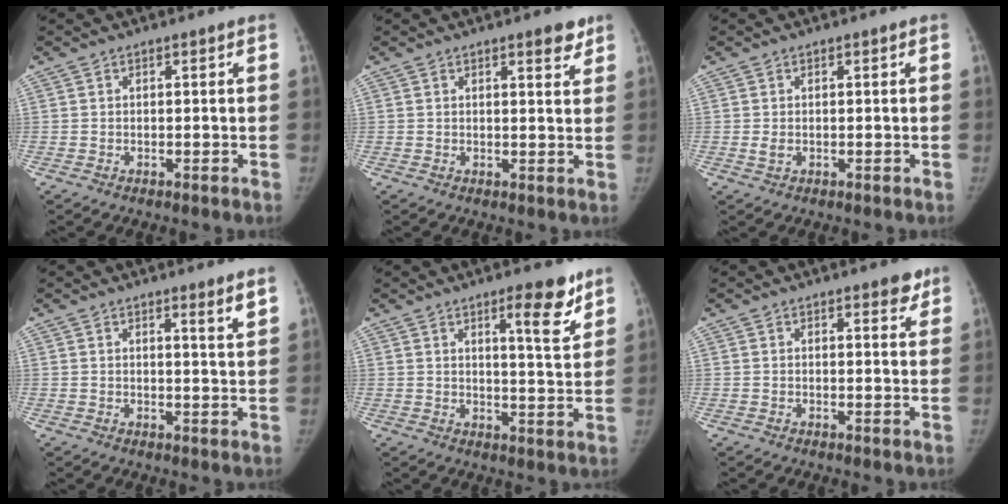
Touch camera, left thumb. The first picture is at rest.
{"total": 3.4, "force": [2.4, 1.0, 2.1], "torque": [-0.017, -0.014, 0.028]}
{"total": 1.1, "force": [-0.1, 0.7, 0.8], "torque": [-0.013, -0.002, -0.001]}
{"total": 3.1, "force": [2.2, 0.0, 2.2], "torque": [-0.031, -0.021, 0.031]}
{"total": 8.3, "force": [5.4, 1.8, 6.0], "torque": [-0.069, -0.038, 0.076]}
{"total": 2.7, "force": [2.0, 1.1, 1.5], "torque": [-0.004, -0.010, 0.021]}